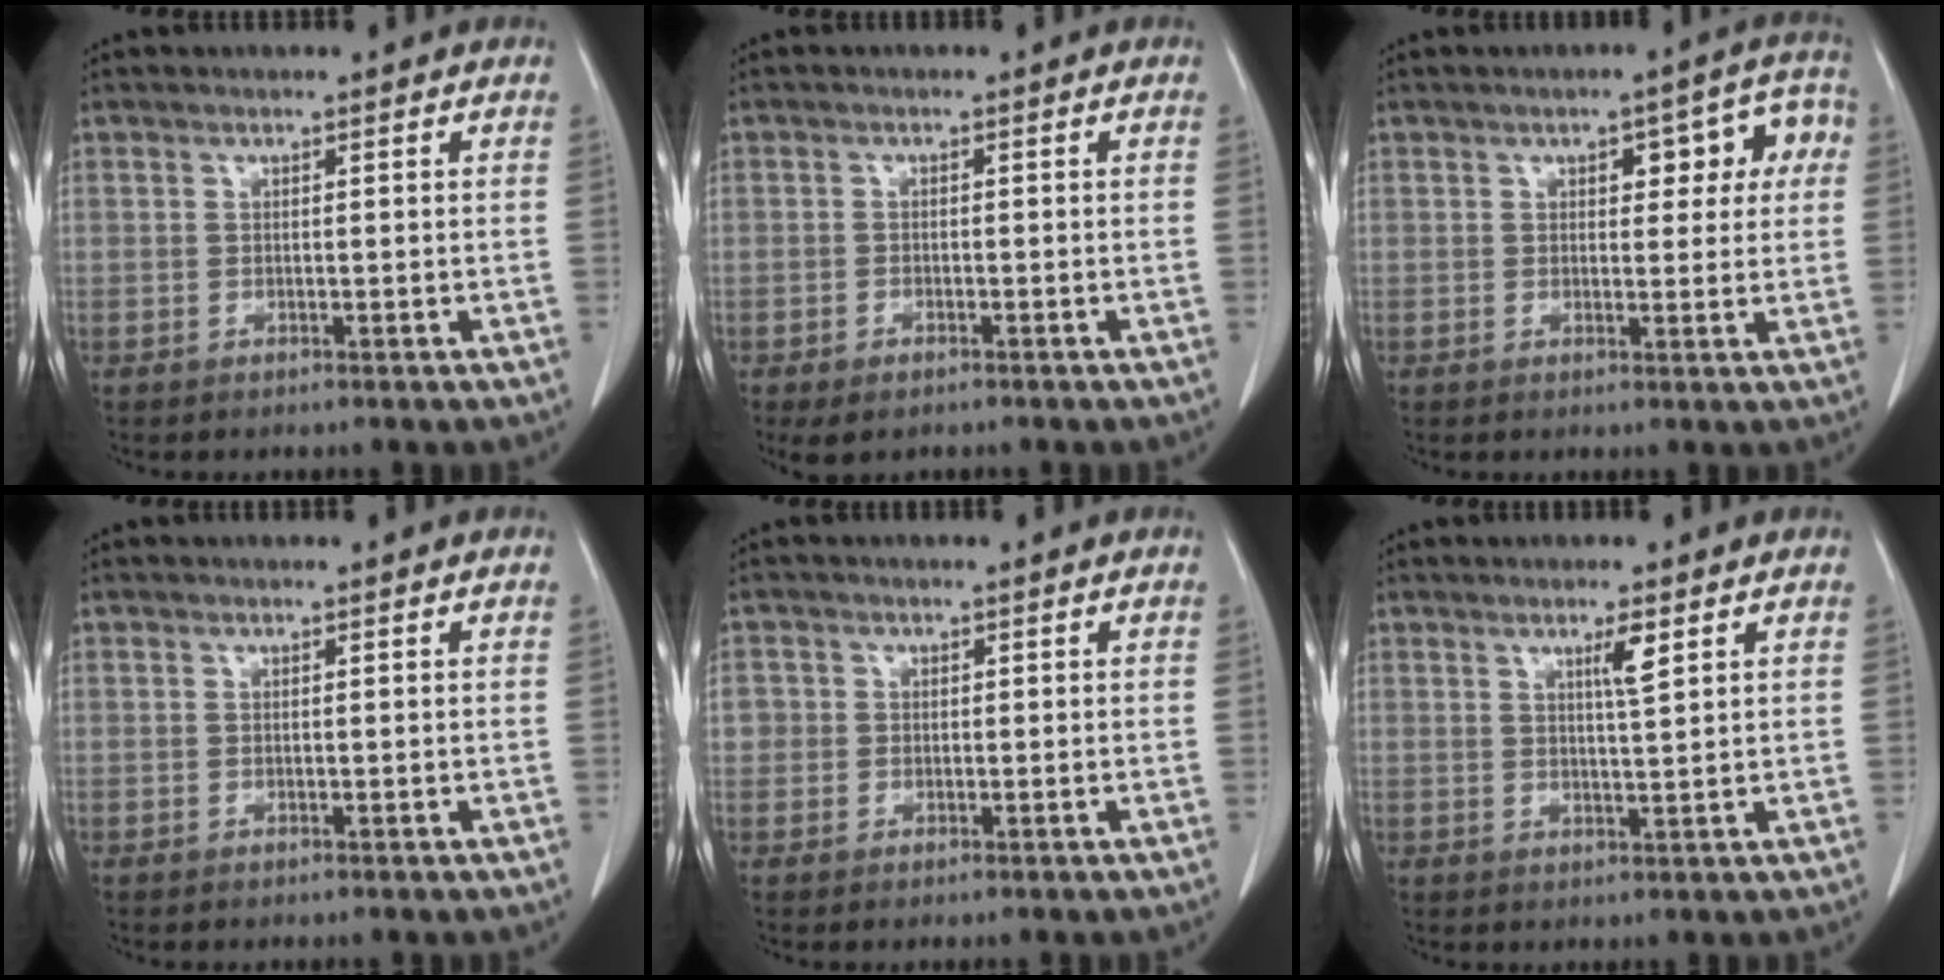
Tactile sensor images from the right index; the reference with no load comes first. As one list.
[{"total": 3.1, "force": [-2.1, 1.4, 1.7], "torque": [-0.030, -0.005, -0.028]}, {"total": 7.5, "force": [2.2, 3.2, 6.4], "torque": [-0.061, 0.029, 0.024]}, {"total": 0.0}, {"total": 2.1, "force": [0.1, 2.1, 0.4], "torque": [0.005, 0.008, 0.004]}, {"total": 3.1, "force": [1.6, -0.1, 2.6], "torque": [-0.049, -0.004, 0.028]}]